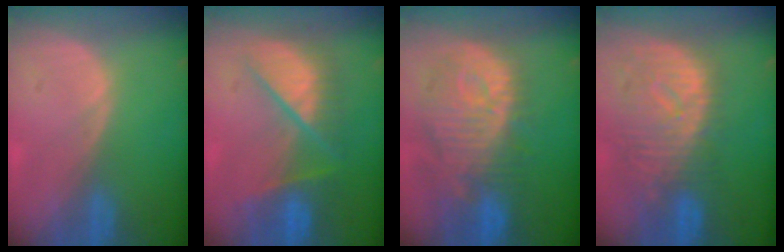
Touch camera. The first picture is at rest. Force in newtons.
{"total": 8.5, "press": 8.4, "slide": 0.7}
{"total": 12.7, "press": 11.3, "slide": 5.8}
{"total": 10.9, "press": 9.7, "slide": 5.0}